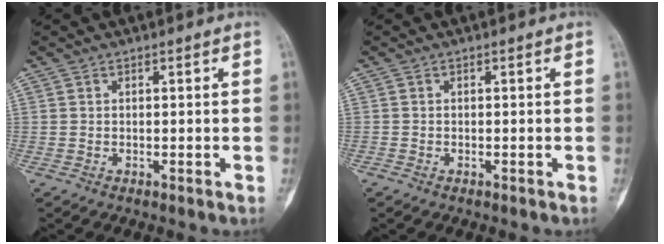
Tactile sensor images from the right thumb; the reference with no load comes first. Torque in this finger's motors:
{"motor_torque": [-0.17, -0.73, -0.38, -0.05, -0.14]}